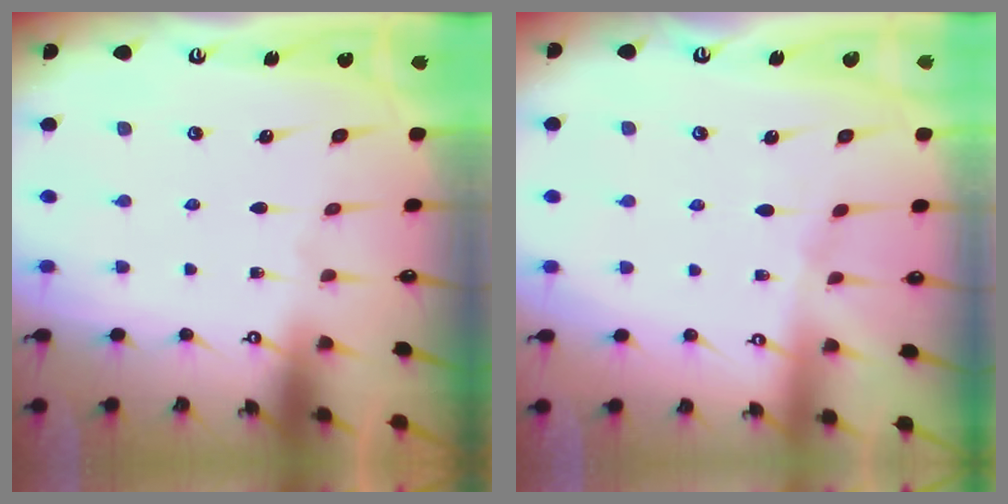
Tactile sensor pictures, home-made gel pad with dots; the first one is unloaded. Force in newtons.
{"total": 4.8, "press": 4.7, "slide": 0.7}